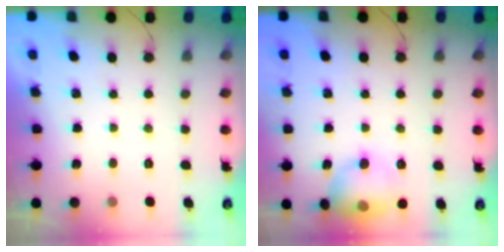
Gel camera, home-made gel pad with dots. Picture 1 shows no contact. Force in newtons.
{"total": 15.6, "press": 13.8, "slide": 7.4}